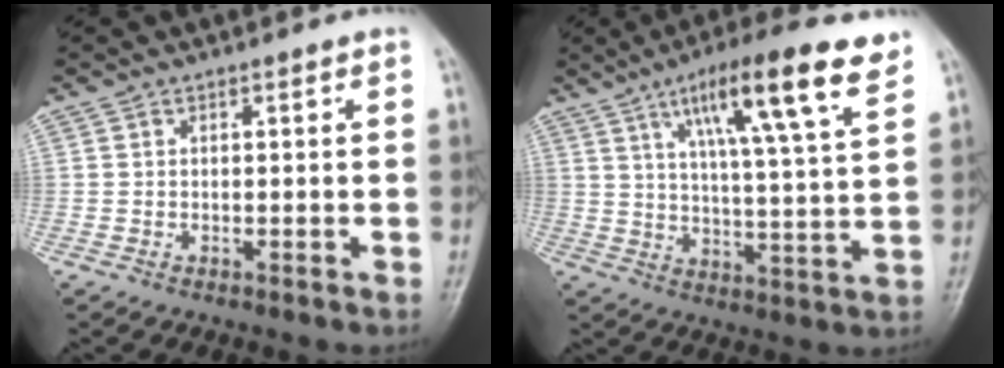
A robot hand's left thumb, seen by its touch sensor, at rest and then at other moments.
{"total": 16.6, "force": [9.3, 2.6, 13.5], "torque": [-0.204, -0.032, 0.146]}